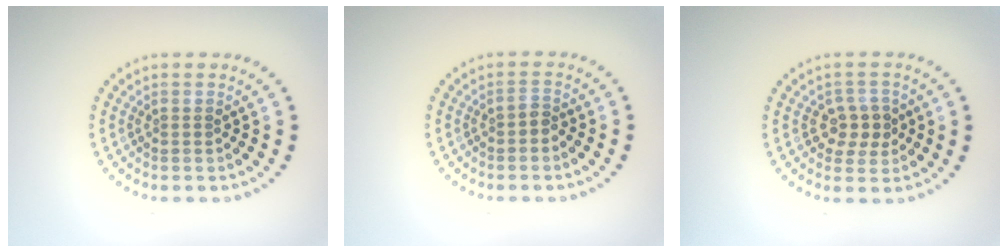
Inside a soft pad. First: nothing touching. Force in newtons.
{"total": 1.0, "press": 0.8, "slide": 0.7}
{"total": 2.7, "press": 2.6, "slide": 0.8}